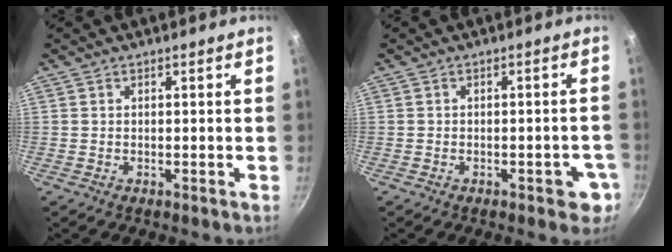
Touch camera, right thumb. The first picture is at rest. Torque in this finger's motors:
{"motor_torque": [0.84, 0.58, -0.21, 0.03, 0.09]}